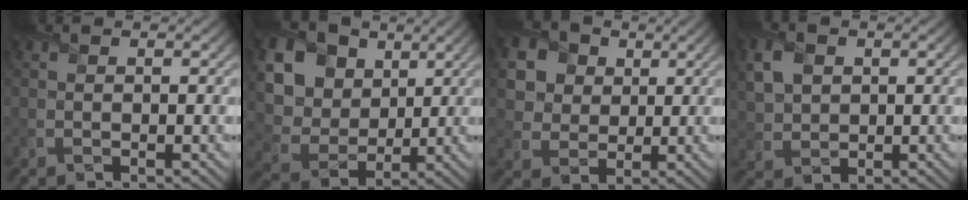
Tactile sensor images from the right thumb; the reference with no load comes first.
{"total": 16.6, "force": [6.8, 12.9, 7.8], "torque": [-0.254, 0.014, 0.166]}
{"total": 9.7, "force": [4.1, 7.7, 4.4], "torque": [-0.150, 0.019, 0.076]}
{"total": 5.3, "force": [1.6, 3.9, 3.2], "torque": [-0.087, 0.004, 0.032]}